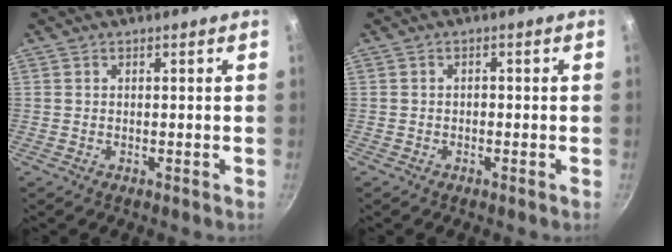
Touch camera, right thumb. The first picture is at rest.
{"total": 1.0, "force": [-0.5, 0.8, 0.5], "torque": [-0.007, 0.005, -0.007]}